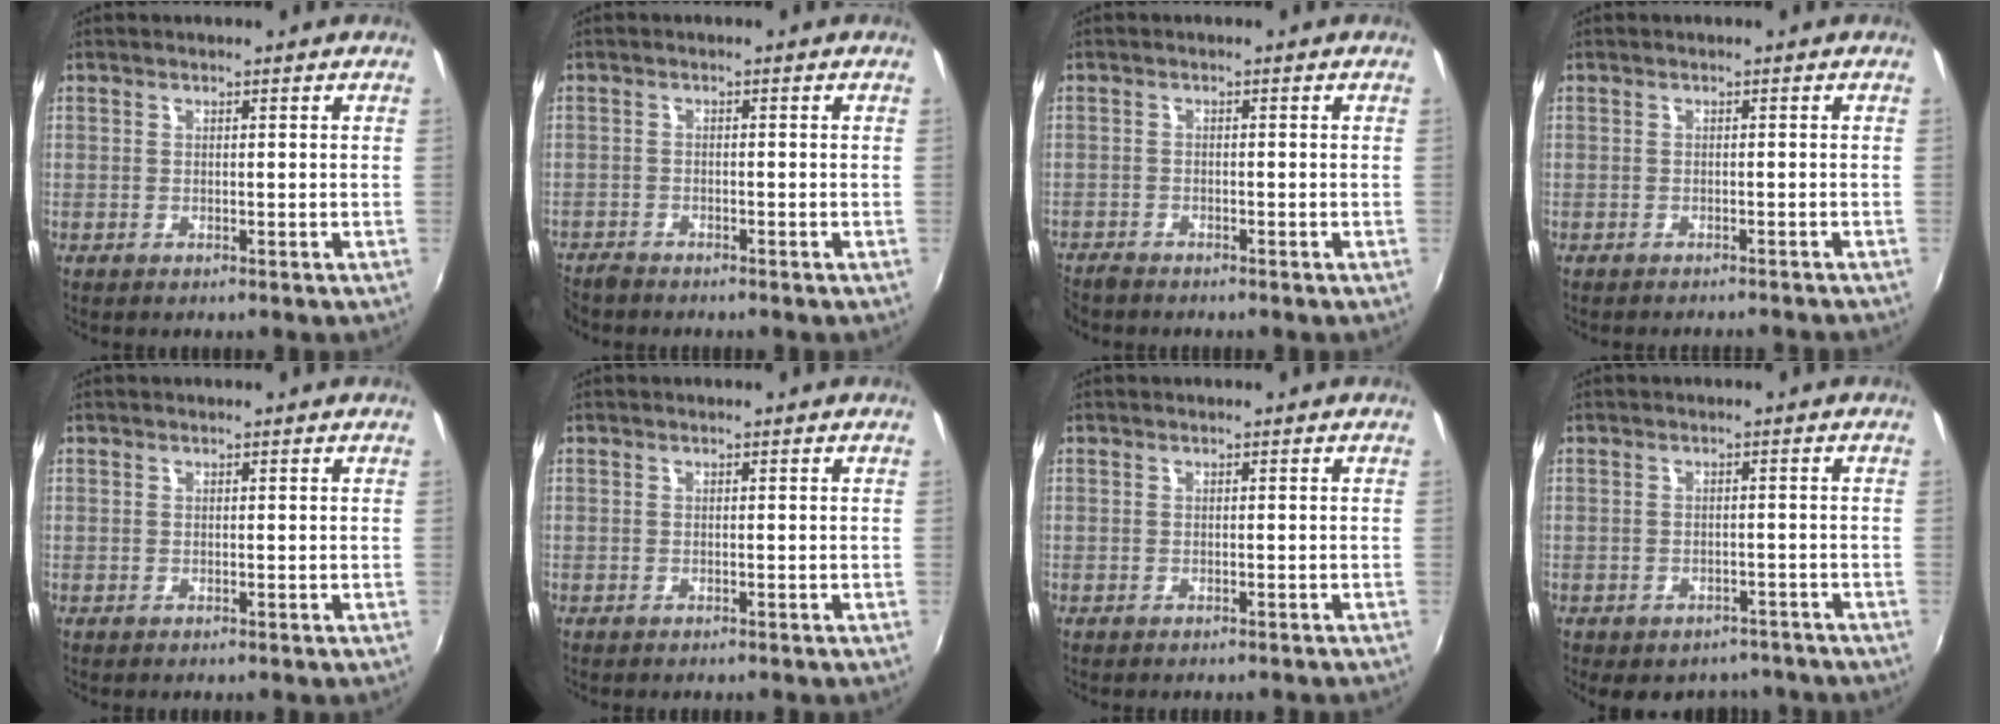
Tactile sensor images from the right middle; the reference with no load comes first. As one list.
[{"total": 3.3, "force": [-3.1, 0.9, 0.5], "torque": [-0.024, -0.014, -0.063]}, {"total": 2.8, "force": [-2.7, 0.7, 0.5], "torque": [-0.021, -0.014, -0.055]}, {"total": 4.1, "force": [-3.8, 0.6, 1.4], "torque": [-0.030, -0.010, -0.052]}, {"total": 0.0}, {"total": 0.0}, {"total": 0.9, "force": [-0.8, 0.2, 0.4], "torque": [-0.008, -0.004, -0.011]}, {"total": 8.3, "force": [-6.4, 4.4, 2.7], "torque": [-0.058, -0.006, -0.075]}]